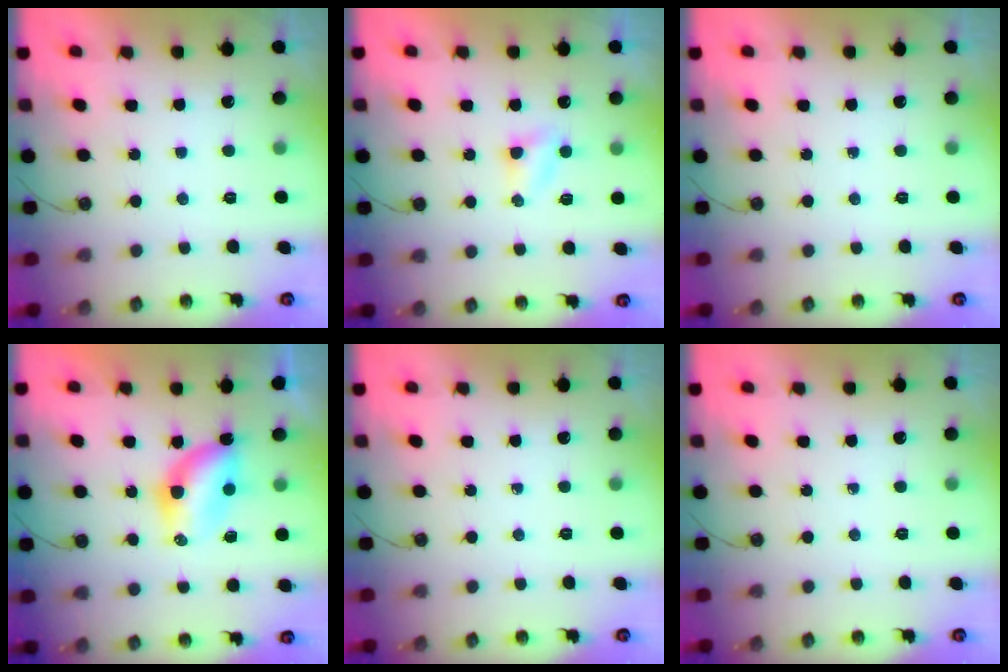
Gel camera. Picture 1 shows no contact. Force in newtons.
{"total": 4.2, "press": 4.2, "slide": 0.4}
{"total": 0.0}
{"total": 7.7, "press": 7.2, "slide": 2.7}
{"total": 0.0}
{"total": 0.0}